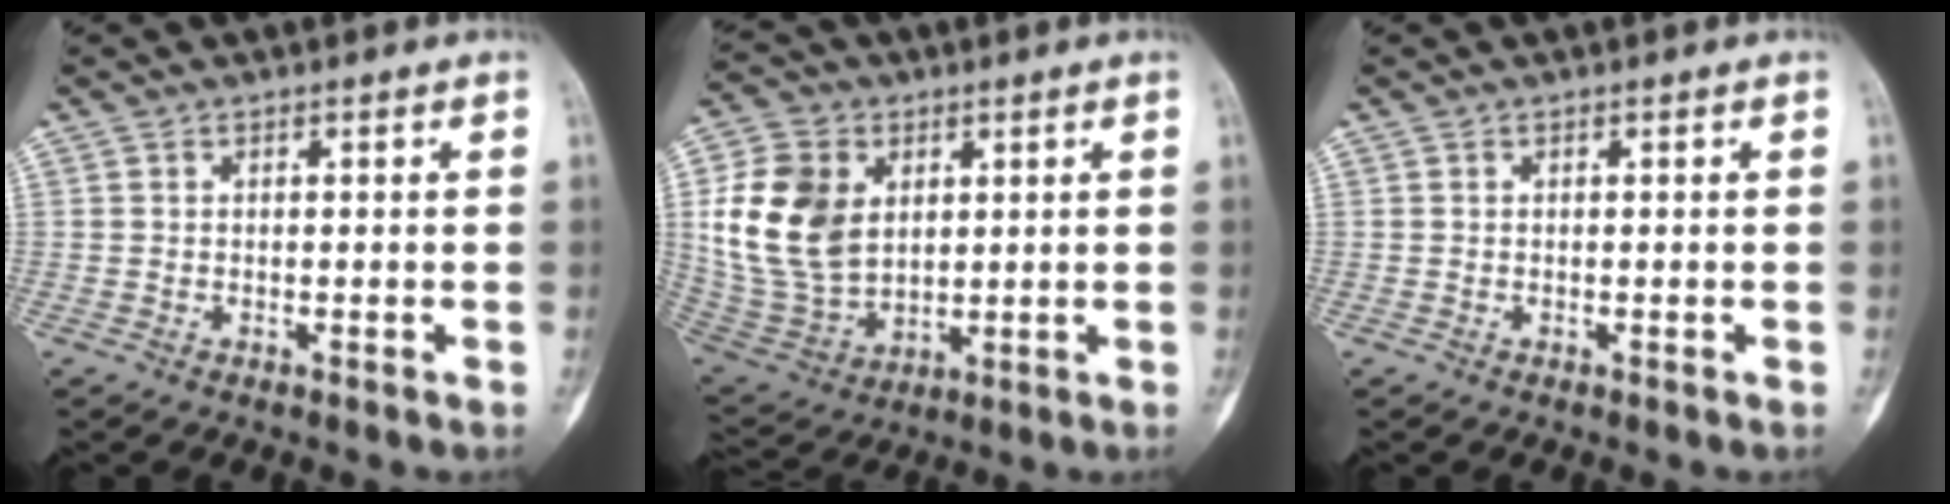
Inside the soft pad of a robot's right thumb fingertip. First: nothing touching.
{"total": 16.3, "force": [3.5, 11.9, 10.6], "torque": [-0.186, -0.009, 0.079]}
{"total": 0.0}